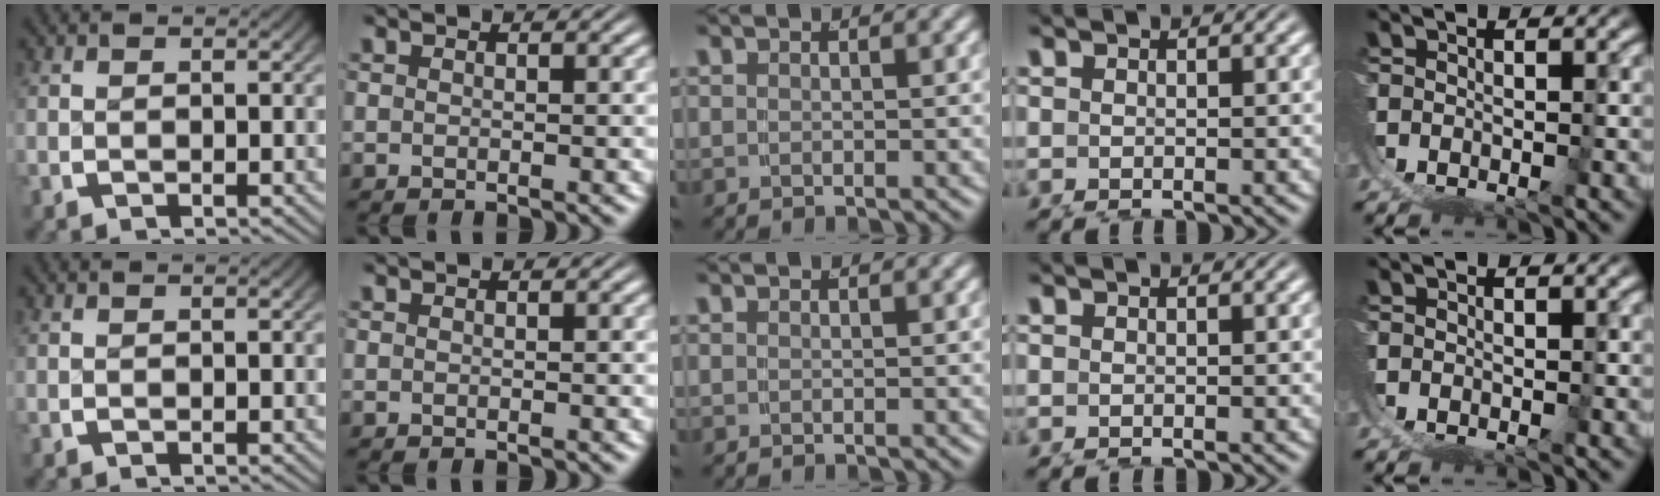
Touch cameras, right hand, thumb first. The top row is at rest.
{}